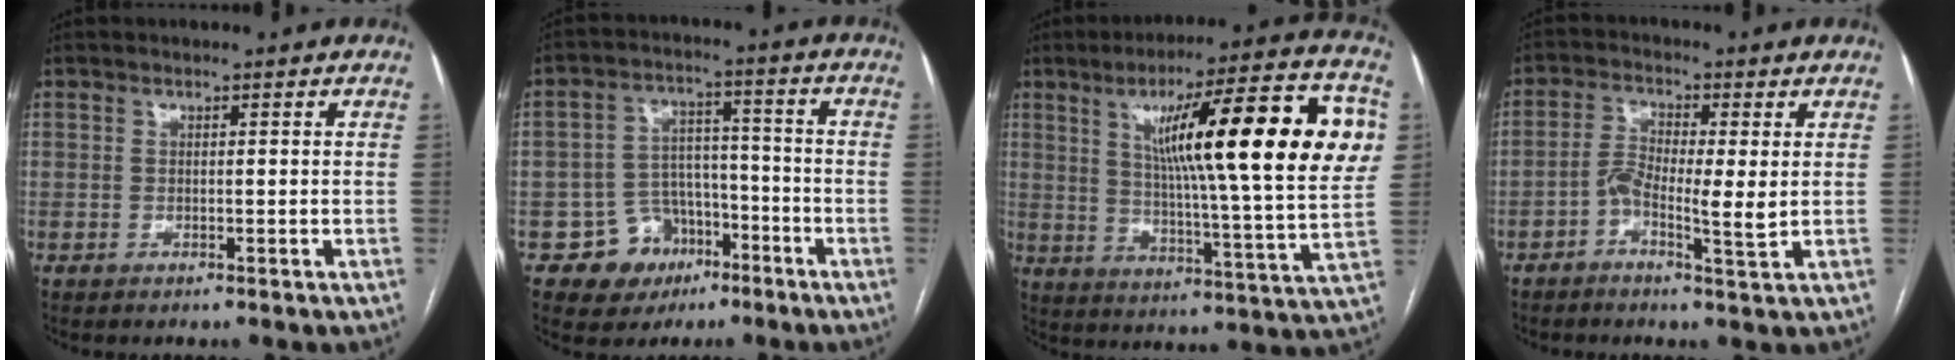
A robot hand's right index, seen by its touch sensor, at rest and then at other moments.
{"total": 8.4, "force": [-4.2, 7.0, 1.8], "torque": [-0.016, 0.021, -0.055]}
{"total": 25.1, "force": [4.7, 1.2, 24.6], "torque": [-0.280, 0.035, 0.057]}
{"total": 5.8, "force": [-0.9, 1.2, 5.6], "torque": [-0.110, 0.005, -0.021]}